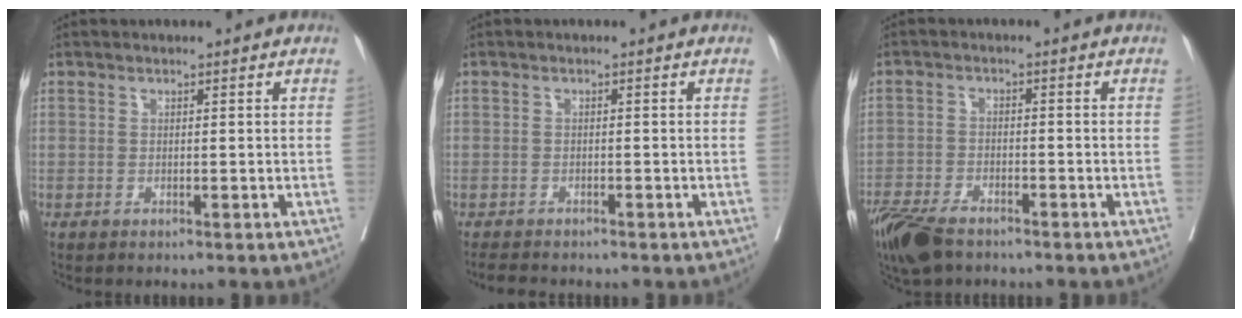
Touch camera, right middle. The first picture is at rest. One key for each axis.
{"total": 3.9, "fx": -3.5, "fy": 1.2, "fz": 1.3, "tx": -0.022, "ty": -0.008, "tz": -0.053}
{"total": 8.8, "fx": -6.7, "fy": 3.3, "fz": 4.6, "tx": -0.088, "ty": -0.015, "tz": -0.120}